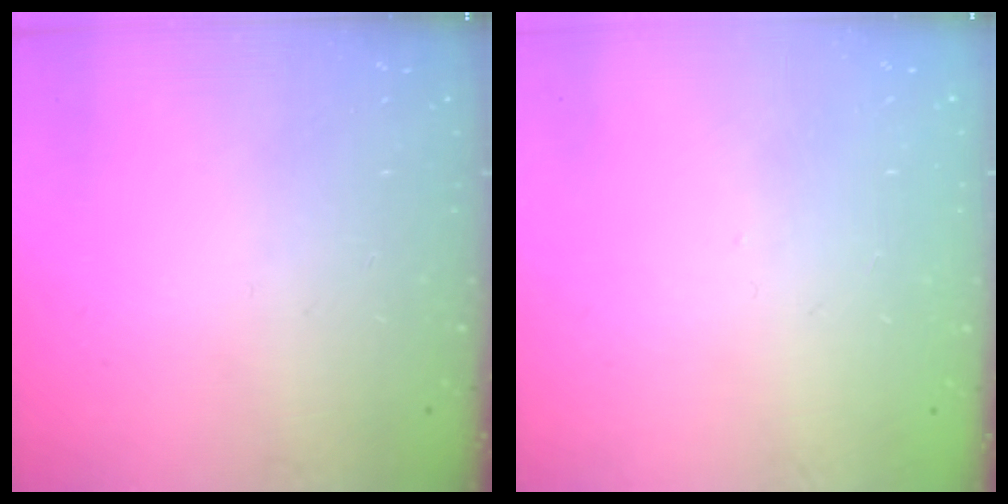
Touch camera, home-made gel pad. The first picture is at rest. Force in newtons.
{"total": 0.0}